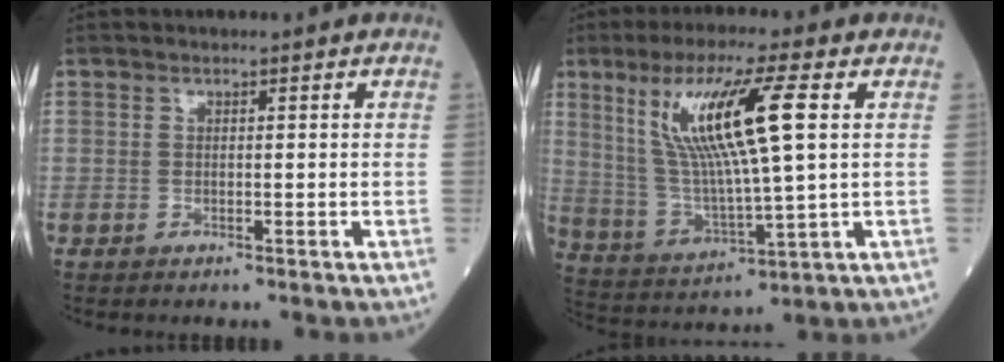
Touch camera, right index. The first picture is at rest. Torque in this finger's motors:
{"motor_torque": [0.51, 0.34, 0.37, 0.21]}